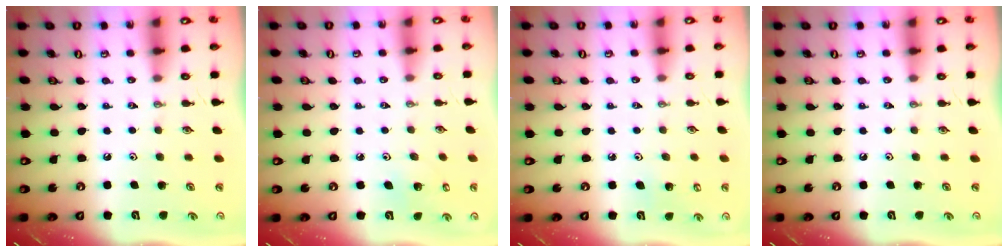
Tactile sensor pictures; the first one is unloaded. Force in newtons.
{"total": 3.8, "press": 3.8, "slide": 0.3}
{"total": 4.1, "press": 3.9, "slide": 1.0}
{"total": 0.0}